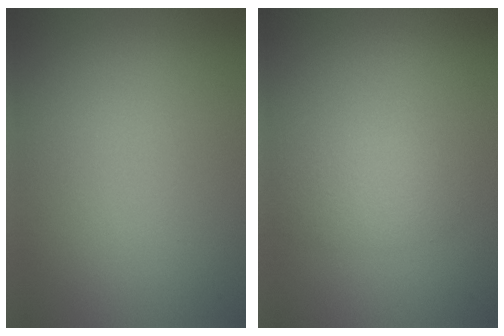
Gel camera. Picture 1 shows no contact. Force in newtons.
{"total": 1.9, "press": 1.9, "slide": 0.1}